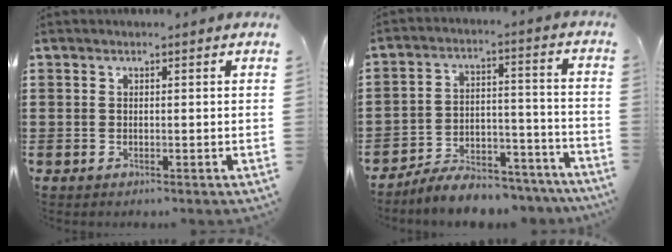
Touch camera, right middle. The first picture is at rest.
{"total": 7.5, "force": [-7.2, 1.6, 1.5], "torque": [-0.013, 0.025, -0.136]}